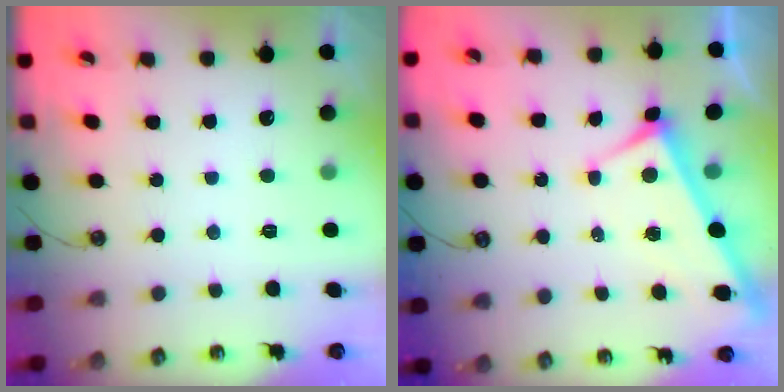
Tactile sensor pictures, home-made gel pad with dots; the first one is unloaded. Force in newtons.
{"total": 4.0, "press": 4.0, "slide": 0.4}